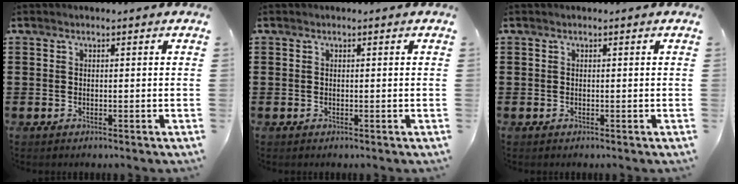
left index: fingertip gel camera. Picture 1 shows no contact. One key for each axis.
{"total": 0.0}
{"total": 0.0}